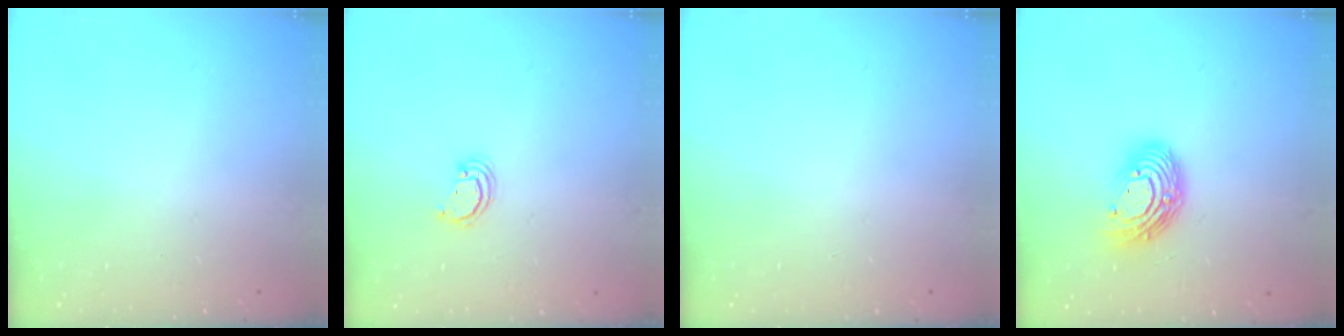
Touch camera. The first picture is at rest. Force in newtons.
{"total": 2.1, "press": 2.1, "slide": 0.1}
{"total": 0.0}
{"total": 12.6, "press": 12.6, "slide": 1.2}